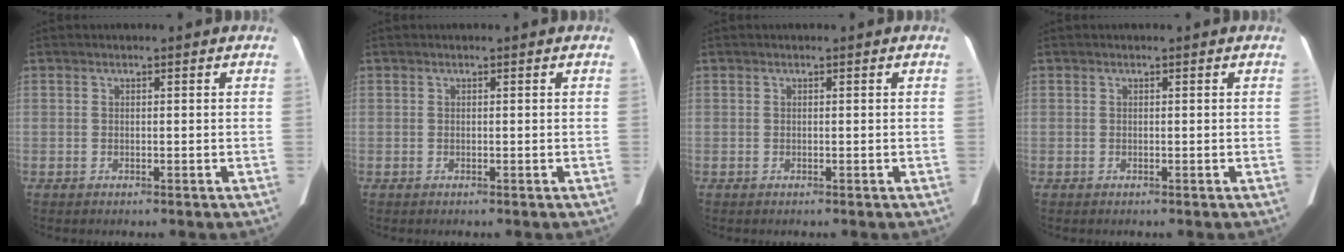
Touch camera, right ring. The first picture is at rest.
{"total": 0.0}
{"total": 0.0}
{"total": 0.0}